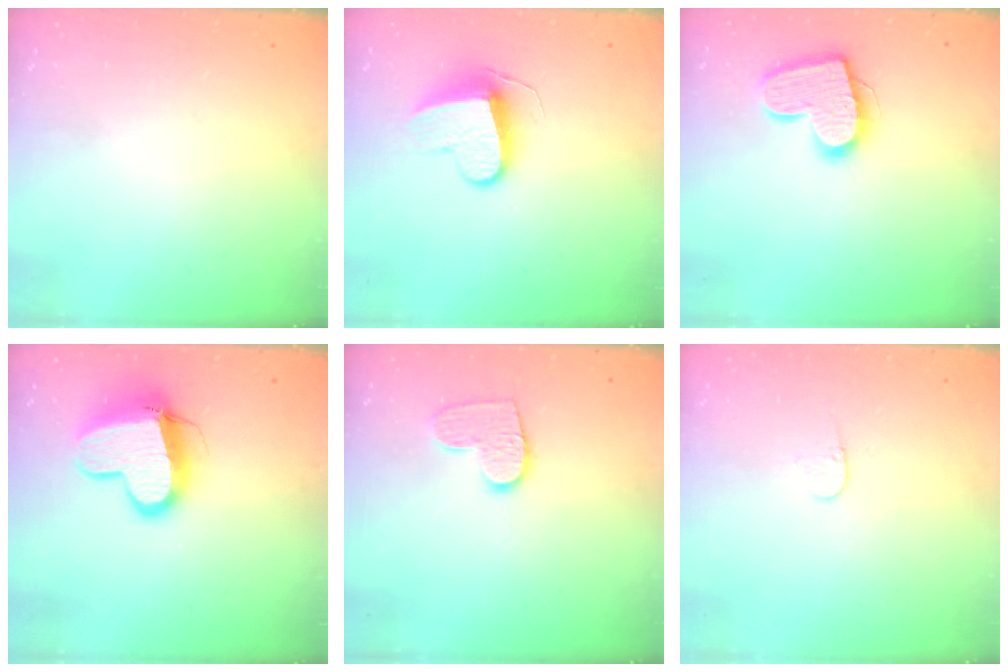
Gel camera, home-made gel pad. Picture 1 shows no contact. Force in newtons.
{"total": 9.9, "press": 9.8, "slide": 0.6}
{"total": 14.9, "press": 14.9, "slide": 1.0}
{"total": 15.6, "press": 15.5, "slide": 1.5}
{"total": 10.0, "press": 10.0, "slide": 0.6}
{"total": 3.8, "press": 3.8, "slide": 0.3}